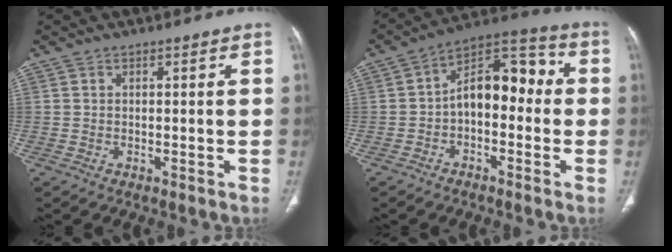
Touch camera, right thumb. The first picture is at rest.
{"total": 12.0, "force": [-0.9, 7.2, 9.6], "torque": [-0.112, 0.049, -0.029]}